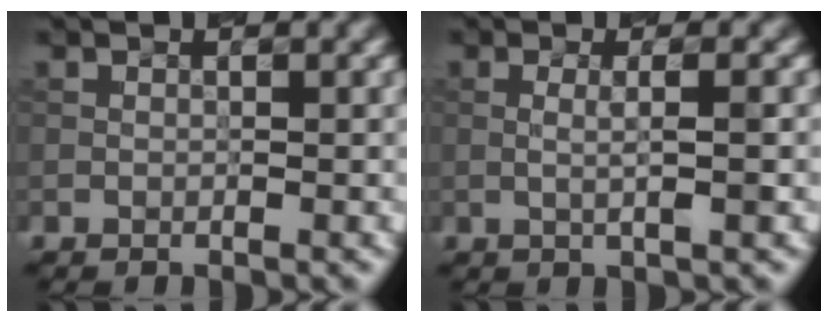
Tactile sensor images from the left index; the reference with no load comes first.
{"total": 2.1, "force": [0.0, 0.3, 2.0], "torque": [-0.036, 0.002, 0.003]}